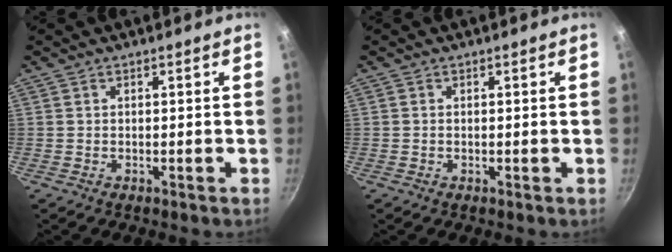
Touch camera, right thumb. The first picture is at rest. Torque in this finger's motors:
{"motor_torque": [-0.29, -0.16, -0.42, 0.24, -0.02]}